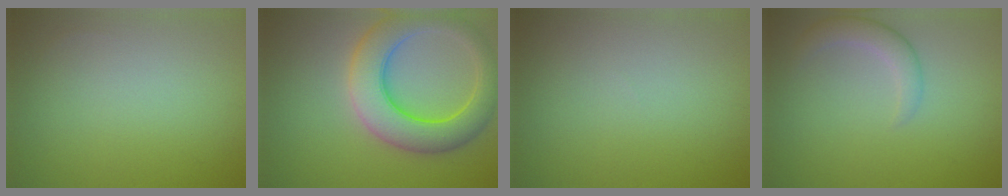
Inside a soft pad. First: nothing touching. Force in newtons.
{"total": 7.8, "press": 7.7, "slide": 0.4}
{"total": 0.0}
{"total": 2.4, "press": 2.4, "slide": 0.3}